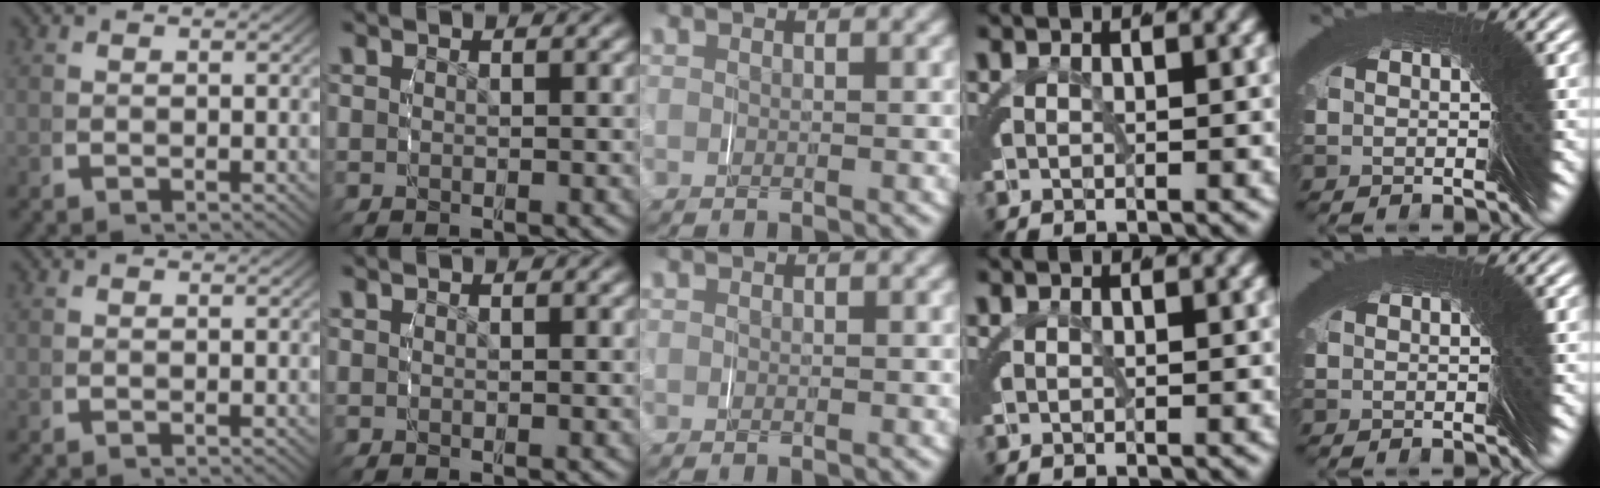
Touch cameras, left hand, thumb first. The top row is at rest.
{}